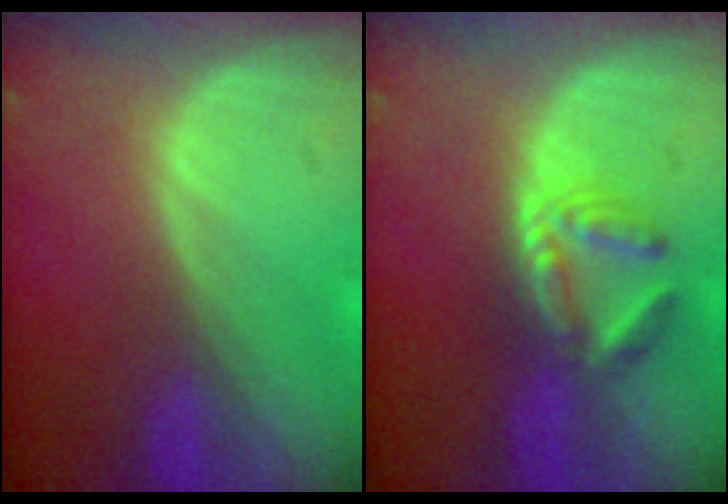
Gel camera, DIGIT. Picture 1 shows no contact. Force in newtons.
{"total": 5.7, "press": 5.1, "slide": 2.7}